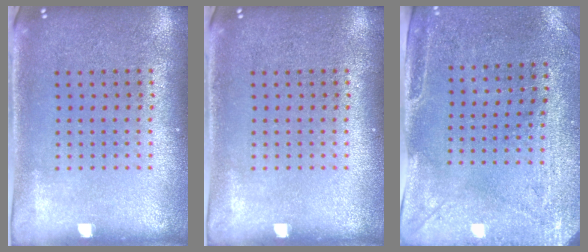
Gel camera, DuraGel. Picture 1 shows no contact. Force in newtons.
{"total": 0.0}
{"total": 3.1, "press": 2.5, "slide": 1.8}